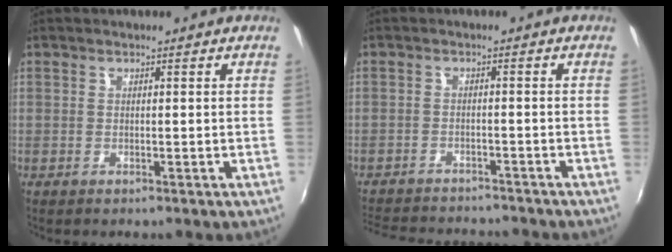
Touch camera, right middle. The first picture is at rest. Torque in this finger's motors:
{"motor_torque": [0.94, -1.20, 0.08, 0.05]}